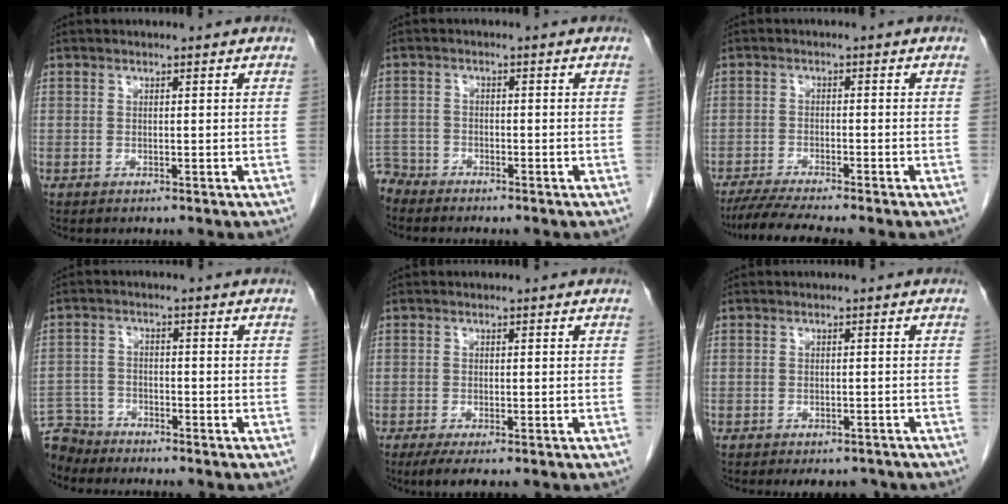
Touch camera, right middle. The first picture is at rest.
{"total": 4.0, "force": [-3.9, 1.0, -0.3], "torque": [0.012, -0.009, -0.074]}
{"total": 6.9, "force": [-6.0, -0.6, 3.5], "torque": [-0.053, -0.020, -0.099]}
{"total": 6.1, "force": [-5.8, 1.8, -0.4], "torque": [0.012, -0.003, -0.111]}
{"total": 3.7, "force": [-2.6, 0.8, 2.6], "torque": [-0.041, -0.010, -0.039]}
{"total": 5.5, "force": [-4.8, 2.2, 1.7], "torque": [-0.014, -0.001, -0.055]}